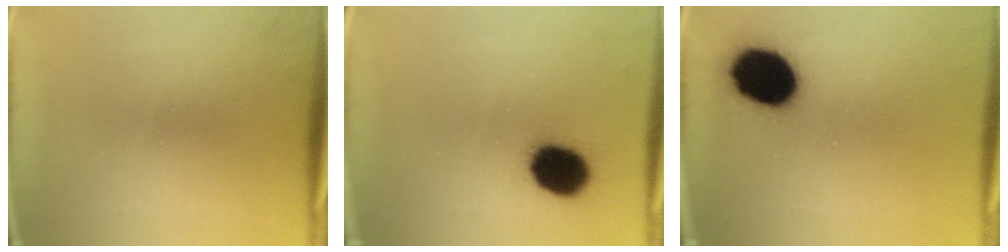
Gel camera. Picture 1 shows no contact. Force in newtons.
{"total": 12.8}
{"total": 15.9}